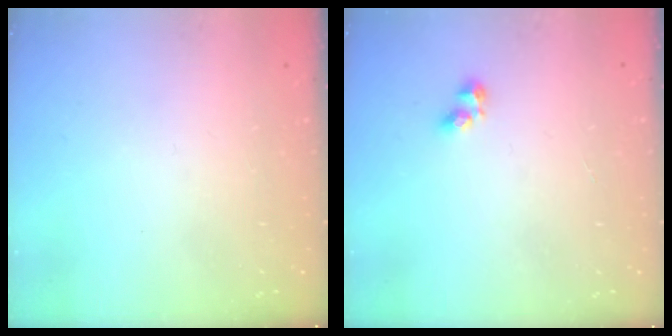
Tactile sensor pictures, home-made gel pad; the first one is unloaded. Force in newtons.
{"total": 4.0, "press": 3.8, "slide": 1.3}